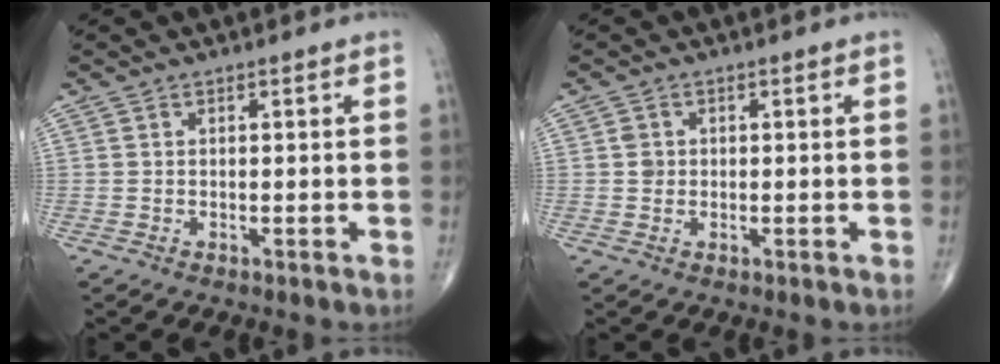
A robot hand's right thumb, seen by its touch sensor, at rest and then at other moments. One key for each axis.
{"total": 1.6, "fx": 0.1, "fy": 1.5, "fz": 0.7, "tx": -0.005, "ty": 0.002, "tz": 0.003}